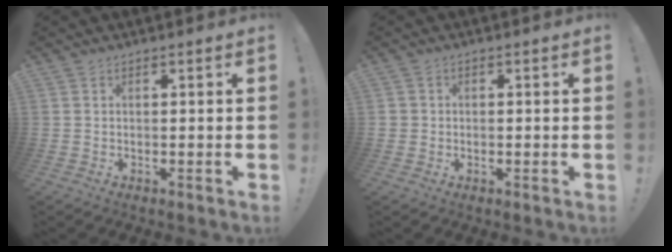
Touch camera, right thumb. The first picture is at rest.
{"total": 1.5, "force": [-0.1, 1.5, 0.3], "torque": [0.004, 0.002, -0.002]}